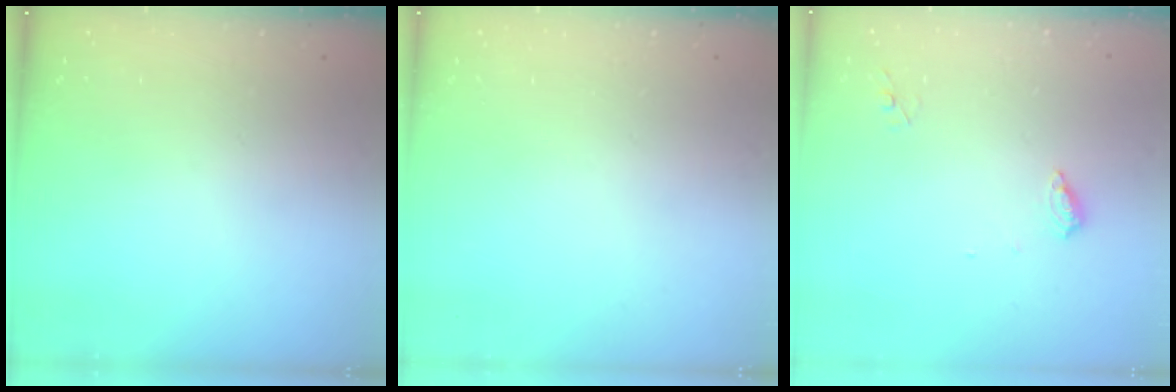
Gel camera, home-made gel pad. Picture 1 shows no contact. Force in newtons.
{"total": 0.0}
{"total": 6.3, "press": 6.2, "slide": 0.6}